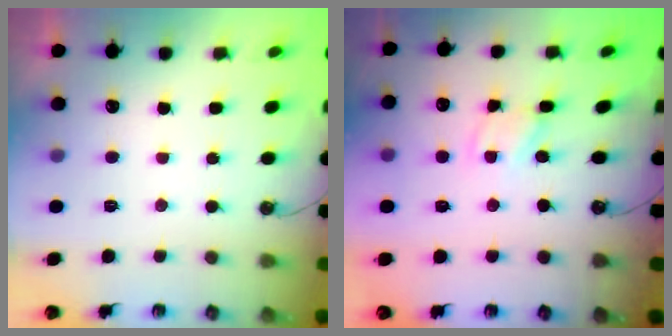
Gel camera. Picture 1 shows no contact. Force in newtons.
{"total": 1.5, "press": 1.5, "slide": 0.0}